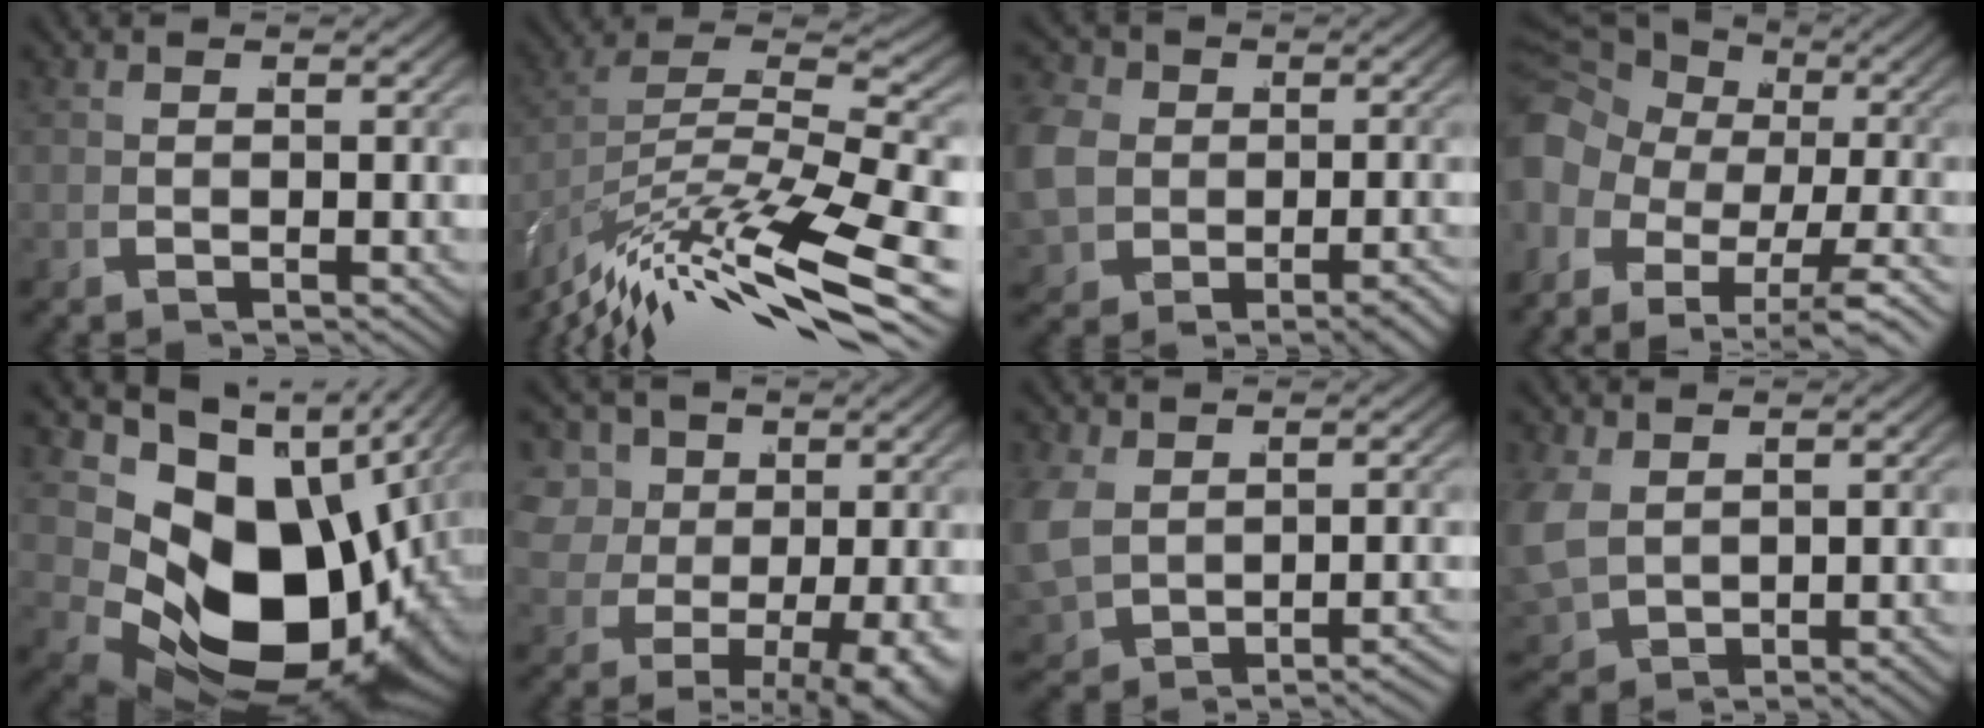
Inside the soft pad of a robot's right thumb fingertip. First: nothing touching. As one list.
[{"total": 10.7, "force": [-3.3, 6.1, 8.1], "torque": [-0.157, -0.017, -0.043]}, {"total": 6.1, "force": [-0.6, 5.2, 3.2], "torque": [-0.090, -0.019, -0.002]}, {"total": 9.7, "force": [-1.4, 7.6, 5.8], "torque": [-0.086, -0.009, -0.027]}, {"total": 20.1, "force": [-0.2, 12.2, 15.9], "torque": [-0.261, -0.049, 0.019]}, {"total": 8.9, "force": [1.1, 6.3, 6.2], "torque": [-0.119, -0.030, 0.037]}, {"total": 4.5, "force": [-0.6, 3.7, 2.5], "torque": [-0.079, -0.022, 0.010]}, {"total": 4.8, "force": [0.4, 4.0, 2.6], "torque": [-0.078, -0.025, 0.030]}]